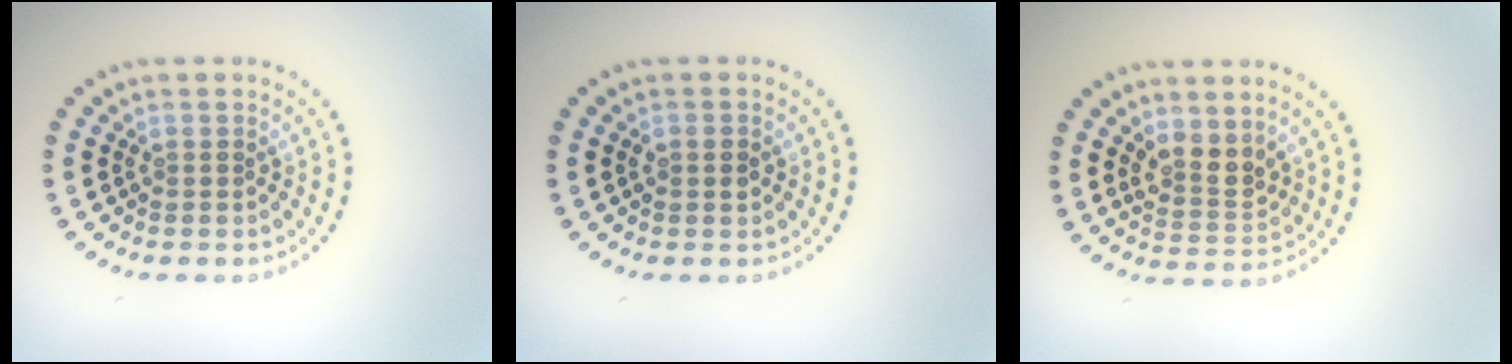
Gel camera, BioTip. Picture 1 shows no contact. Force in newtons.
{"total": 1.4, "press": 1.4, "slide": 0.2}
{"total": 2.6, "press": 2.3, "slide": 1.2}